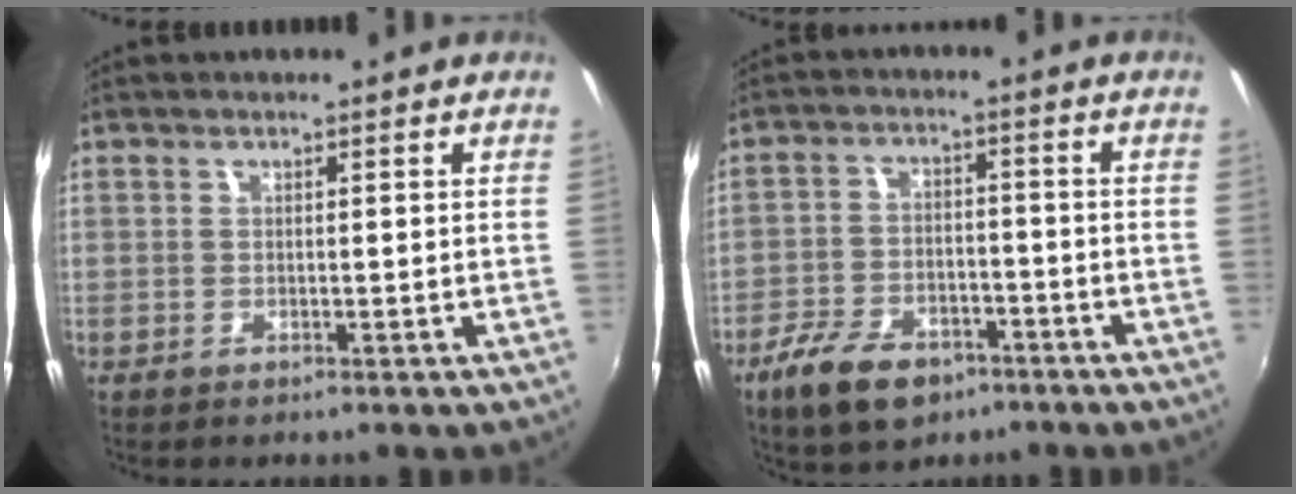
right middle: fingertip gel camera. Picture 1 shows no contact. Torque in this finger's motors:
{"motor_torque": [0.86, -0.85, 0.12, 0.08]}